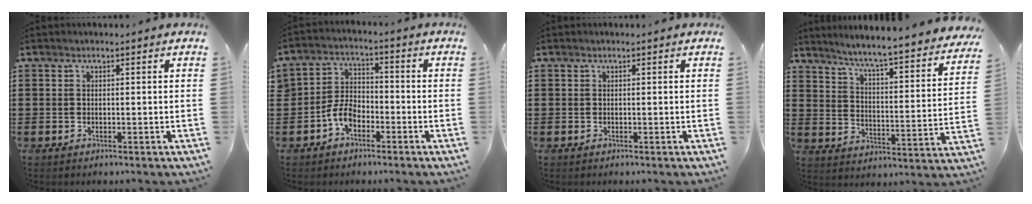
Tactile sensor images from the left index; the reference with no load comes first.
{"total": 5.0, "force": [-3.0, 3.1, 2.5], "torque": [-0.068, 0.006, -0.064]}
{"total": 0.0}
{"total": 4.7, "force": [4.2, -0.9, 1.8], "torque": [-0.058, -0.045, 0.057]}